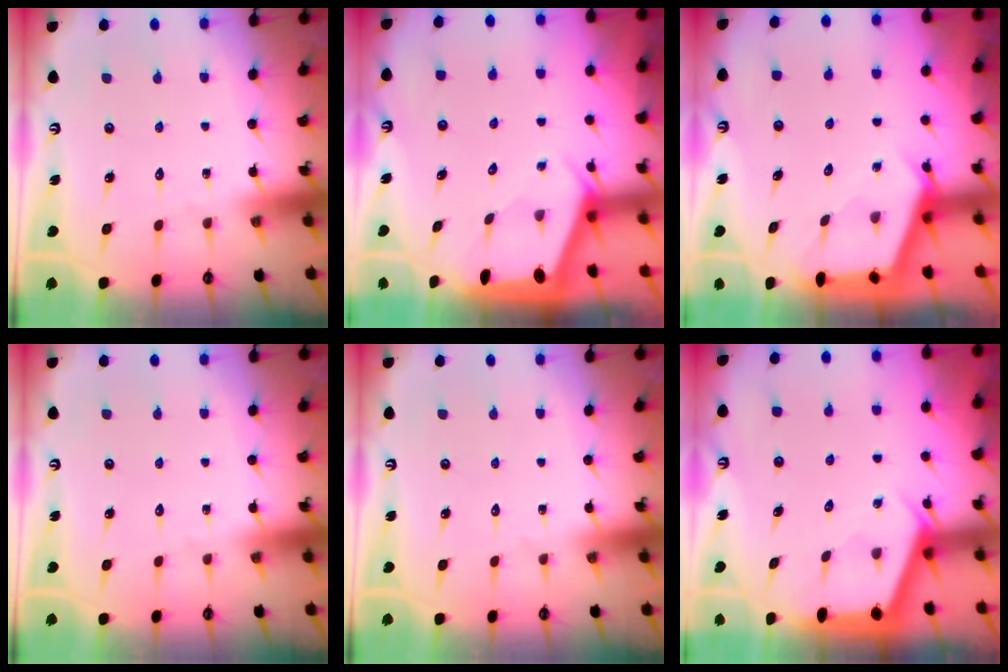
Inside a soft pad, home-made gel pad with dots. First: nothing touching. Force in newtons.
{"total": 1.9, "press": 1.8, "slide": 0.3}
{"total": 2.9, "press": 2.9, "slide": 0.3}
{"total": 0.0}
{"total": 0.0}
{"total": 2.8, "press": 2.8, "slide": 0.4}